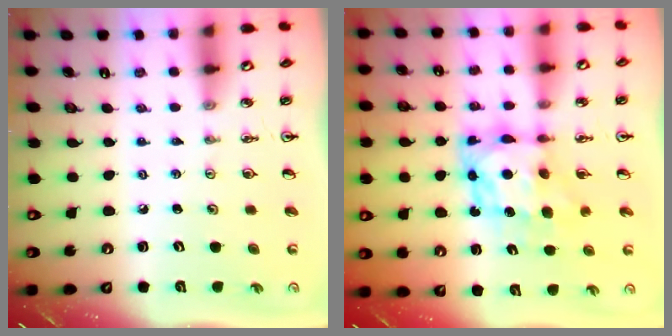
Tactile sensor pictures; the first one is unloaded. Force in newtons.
{"total": 8.2, "press": 8.1, "slide": 0.7}